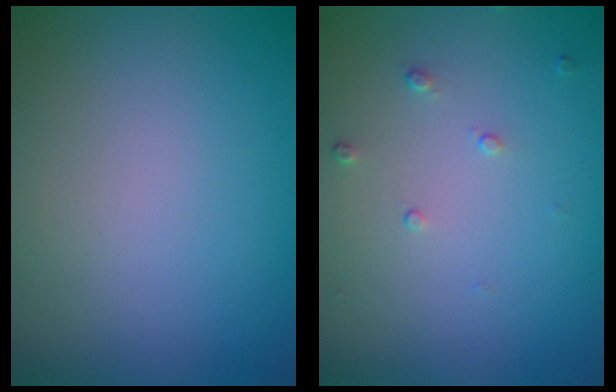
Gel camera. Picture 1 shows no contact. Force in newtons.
{"total": 0.7, "press": 0.5, "slide": 0.5}